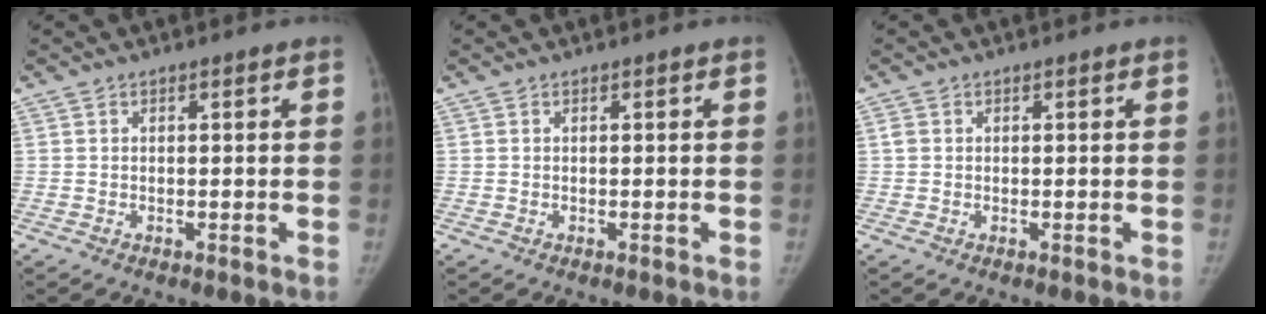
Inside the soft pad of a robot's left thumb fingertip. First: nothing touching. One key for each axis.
{"total": 0.0}
{"total": 1.1, "fx": 0.2, "fy": 0.9, "fz": 0.5, "tx": -0.004, "ty": 0.004, "tz": 0.004}